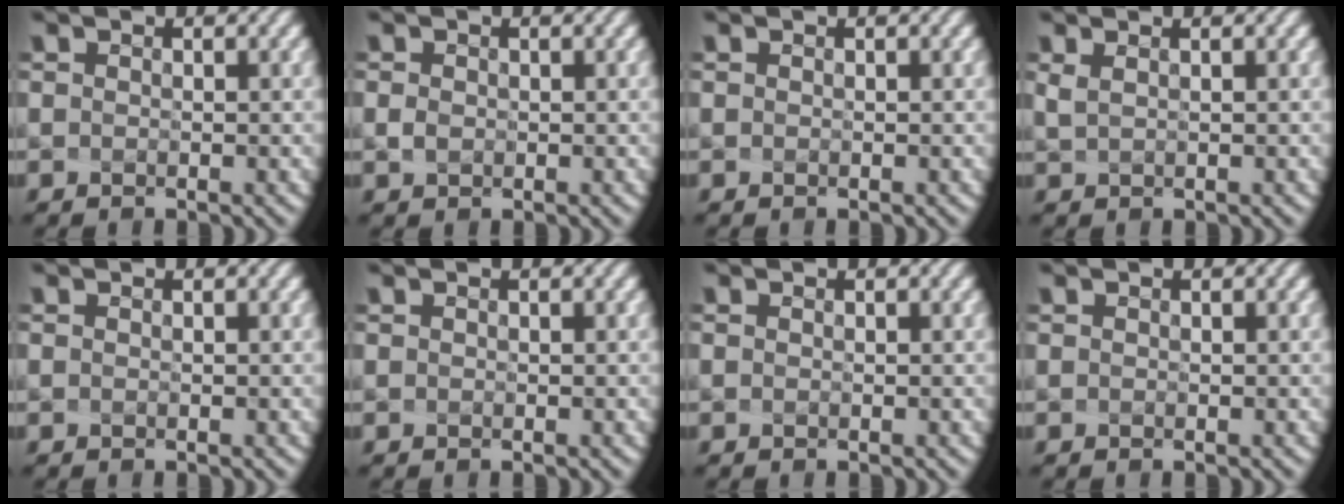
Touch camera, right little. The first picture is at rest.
{"total": 0.5, "force": [-0.5, 0.1, 0.0], "torque": [-0.015, -0.010, 0.008]}
{"total": 0.0}
{"total": 0.0}
{"total": 0.0}
{"total": 0.0}
{"total": 0.0}
{"total": 0.0}